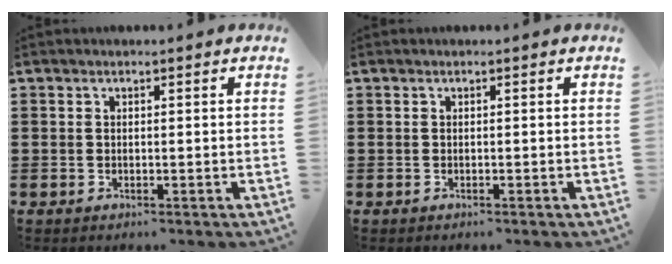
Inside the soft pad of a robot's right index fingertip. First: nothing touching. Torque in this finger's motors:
{"motor_torque": [-0.02, 0.08, 0.00, -0.01]}